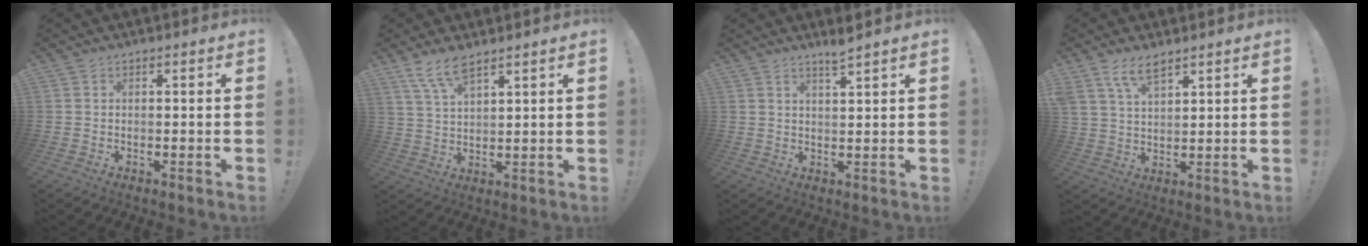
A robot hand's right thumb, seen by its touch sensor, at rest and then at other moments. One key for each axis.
{"total": 7.1, "fx": 5.4, "fy": 1.9, "fz": 4.2, "tx": -0.085, "ty": -0.022, "tz": 0.100}
{"total": 3.6, "fx": 3.1, "fy": -0.5, "fz": 1.9, "tx": -0.025, "ty": -0.021, "tz": 0.049}
{"total": 7.1, "fx": 5.0, "fy": 2.9, "fz": 4.1, "tx": -0.074, "ty": -0.015, "tz": 0.094}